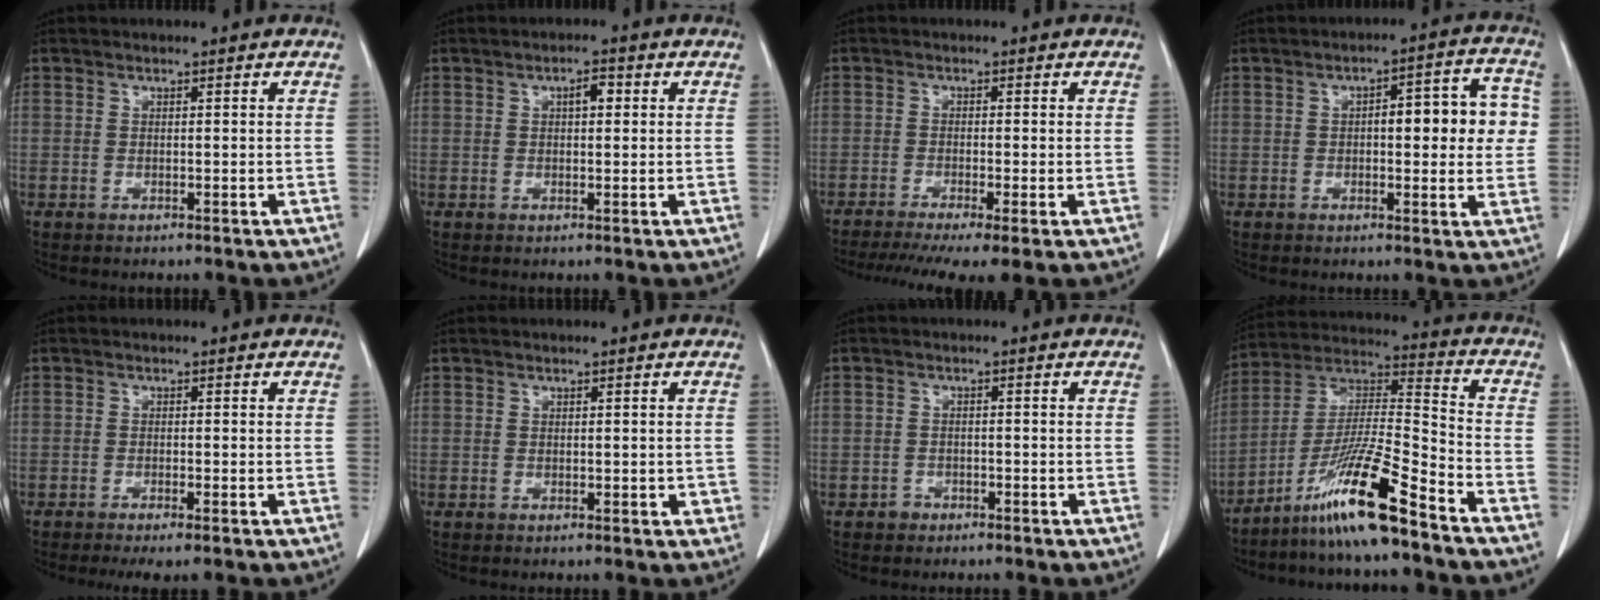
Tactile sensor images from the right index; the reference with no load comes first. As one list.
[{"total": 2.2, "force": [0.6, 0.8, 2.0], "torque": [-0.032, 0.006, 0.010]}, {"total": 8.8, "force": [-6.3, 0.6, 6.1], "torque": [-0.094, -0.016, -0.101]}, {"total": 10.0, "force": [0.9, 3.1, 9.5], "torque": [-0.114, 0.029, 0.010]}, {"total": 3.4, "force": [-2.5, 0.1, 2.3], "torque": [-0.034, -0.008, -0.038]}, {"total": 1.3, "force": [-0.1, 0.8, 1.0], "torque": [-0.008, 0.002, 0.001]}, {"total": 1.6, "force": [-1.1, 1.2, -0.1], "torque": [0.002, 0.007, -0.020]}, {"total": 14.3, "force": [-9.9, -0.6, 10.2], "torque": [-0.200, -0.007, -0.182]}]